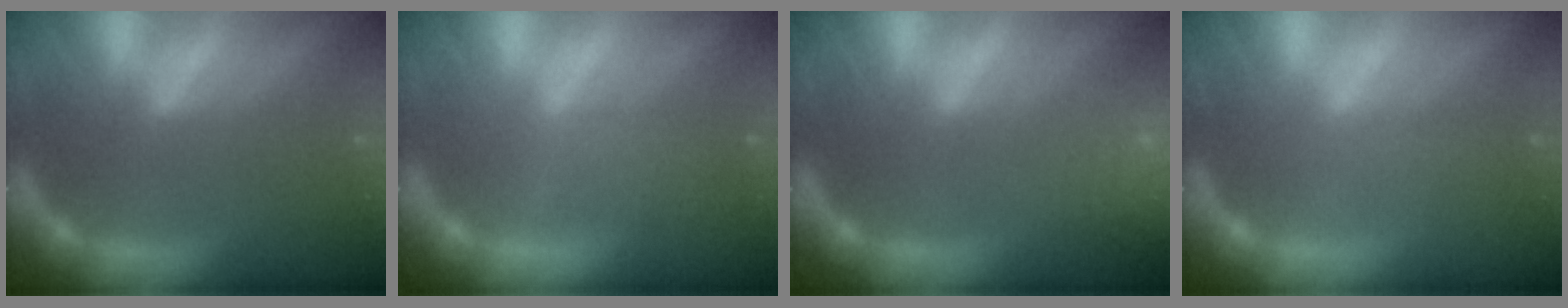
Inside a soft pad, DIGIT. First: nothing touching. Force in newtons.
{"total": 2.4}
{"total": 9.5}
{"total": 1.0}